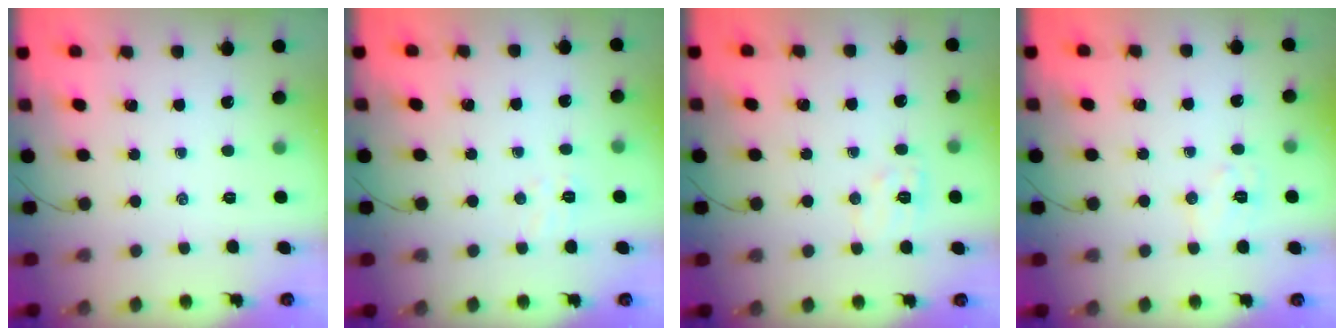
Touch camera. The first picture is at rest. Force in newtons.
{"total": 3.5, "press": 3.3, "slide": 1.0}
{"total": 7.4, "press": 7.3, "slide": 1.5}
{"total": 5.6, "press": 5.5, "slide": 0.9}